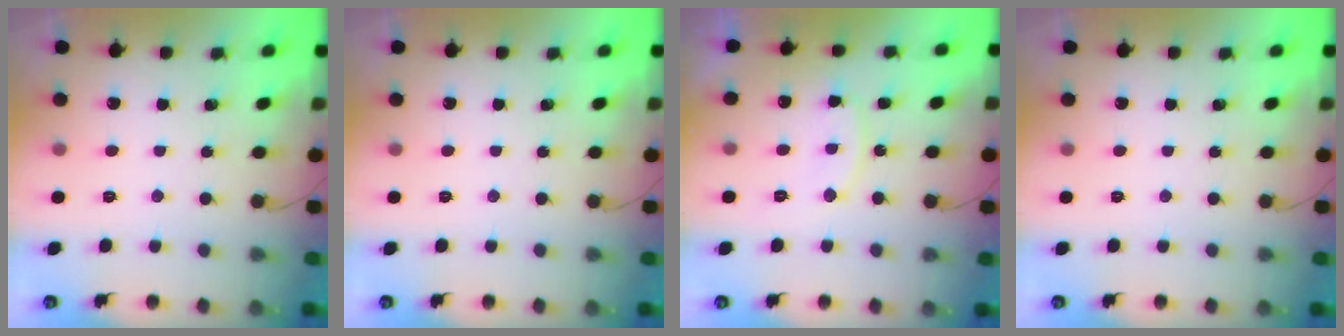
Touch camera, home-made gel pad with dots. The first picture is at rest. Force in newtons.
{"total": 0.0}
{"total": 11.1, "press": 11.1, "slide": 0.7}
{"total": 0.0}